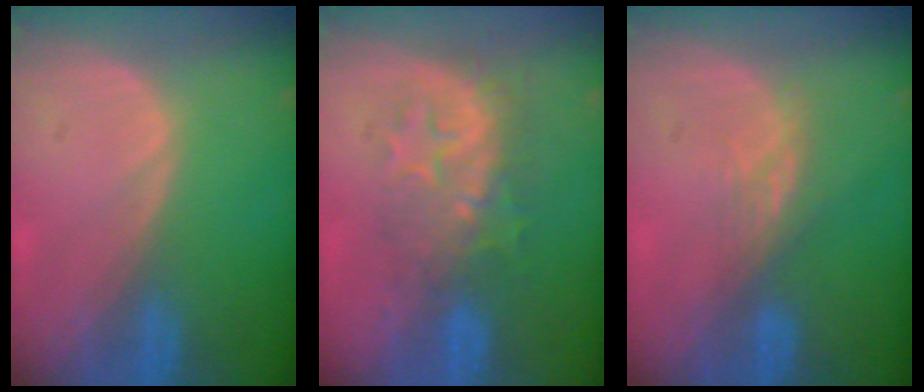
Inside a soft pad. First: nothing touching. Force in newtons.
{"total": 8.5, "press": 7.9, "slide": 3.2}
{"total": 3.0, "press": 2.6, "slide": 1.5}